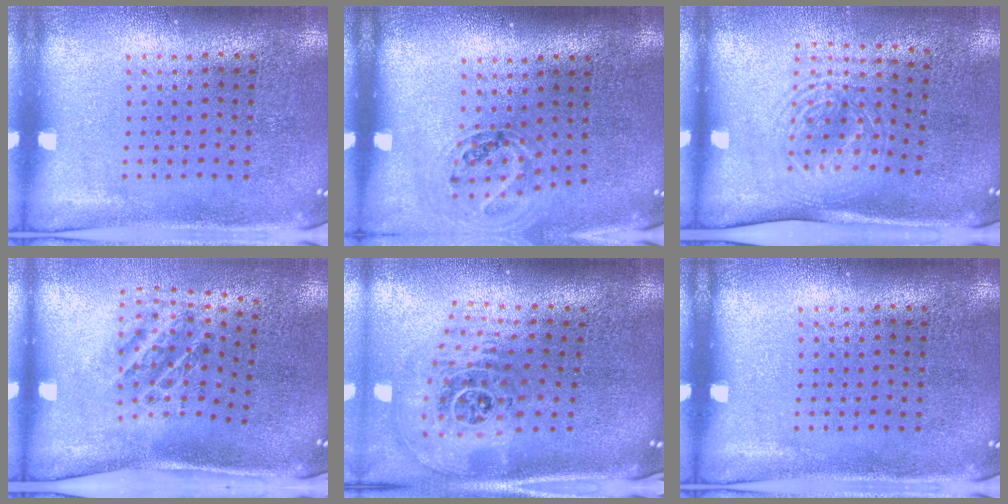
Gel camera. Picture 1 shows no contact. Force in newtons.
{"total": 1.1, "press": 1.1, "slide": 0.2}
{"total": 1.7, "press": 1.3, "slide": 1.0}
{"total": 1.3, "press": 1.1, "slide": 0.7}
{"total": 2.6, "press": 1.8, "slide": 1.9}
{"total": 0.0}